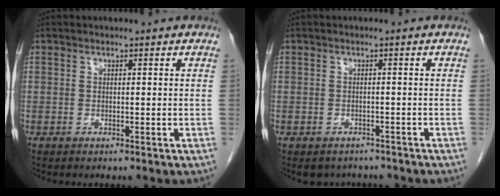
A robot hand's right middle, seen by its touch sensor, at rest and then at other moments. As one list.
[{"total": 3.8, "force": [-3.3, 1.8, 0.2], "torque": [0.003, 0.007, -0.043]}]